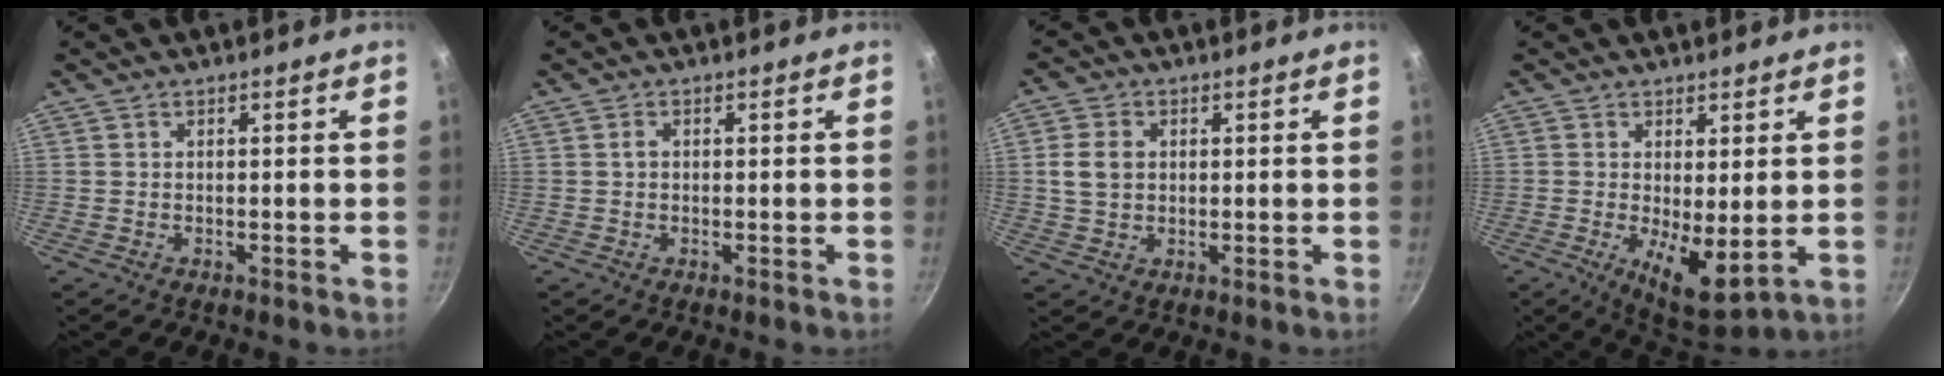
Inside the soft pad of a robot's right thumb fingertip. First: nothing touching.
{"total": 0.9, "force": [0.0, 0.7, 0.5], "torque": [-0.008, 0.005, 0.001]}
{"total": 5.5, "force": [0.8, 4.3, 3.4], "torque": [-0.055, 0.003, 0.014]}
{"total": 8.6, "force": [-0.2, 3.1, 8.0], "torque": [-0.115, -0.024, 0.009]}